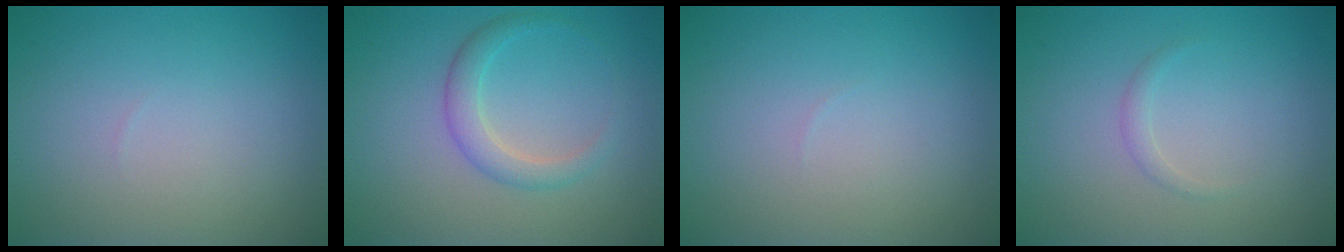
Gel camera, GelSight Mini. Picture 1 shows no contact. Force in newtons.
{"total": 2.4, "press": 2.4, "slide": 0.1}
{"total": 0.0}
{"total": 0.8, "press": 0.8, "slide": 0.0}